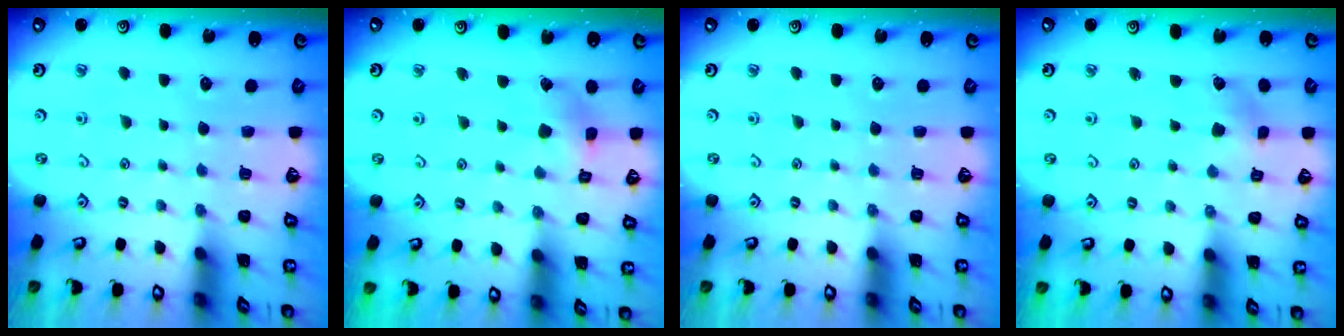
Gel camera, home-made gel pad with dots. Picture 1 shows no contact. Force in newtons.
{"total": 4.7, "press": 4.7, "slide": 0.5}
{"total": 0.0}
{"total": 2.4, "press": 2.3, "slide": 0.6}